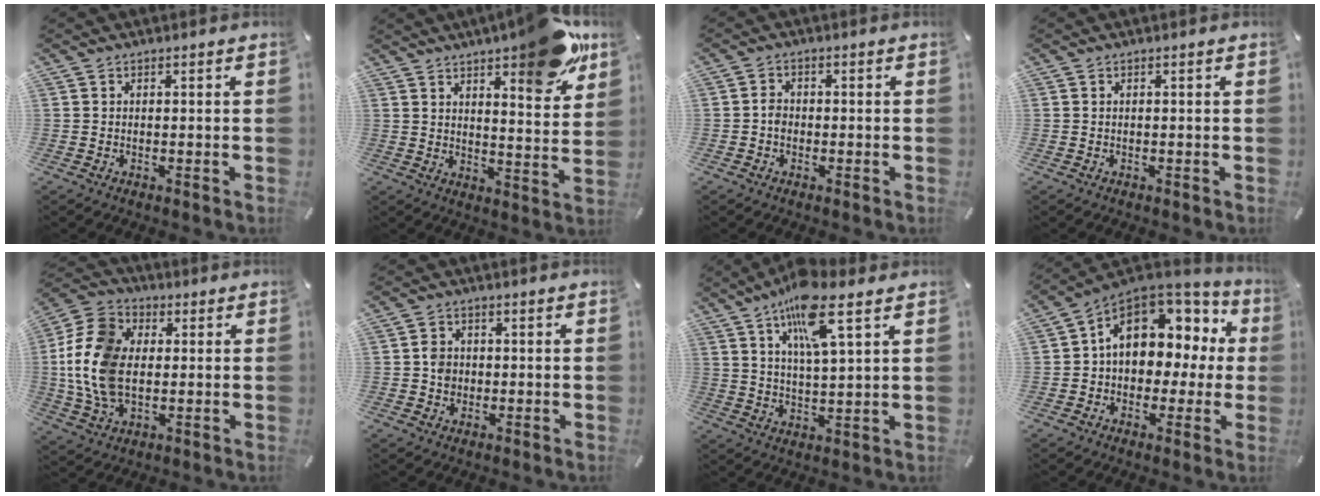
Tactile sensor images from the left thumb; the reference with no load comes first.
{"total": 13.3, "force": [9.6, 3.9, 8.3], "torque": [-0.098, -0.069, 0.158]}
{"total": 2.2, "force": [-0.6, 1.7, 1.3], "torque": [-0.024, 0.005, -0.012]}
{"total": 0.0}
{"total": 15.6, "force": [-0.3, 11.3, 10.8], "torque": [-0.258, 0.010, -0.007]}
{"total": 3.7, "force": [-0.4, 3.3, 1.5], "torque": [-0.020, 0.004, -0.010]}
{"total": 12.8, "force": [7.7, 3.0, 9.7], "torque": [-0.173, -0.022, 0.129]}
{"total": 13.2, "force": [4.1, 9.8, 7.8], "torque": [-0.120, -0.018, 0.078]}